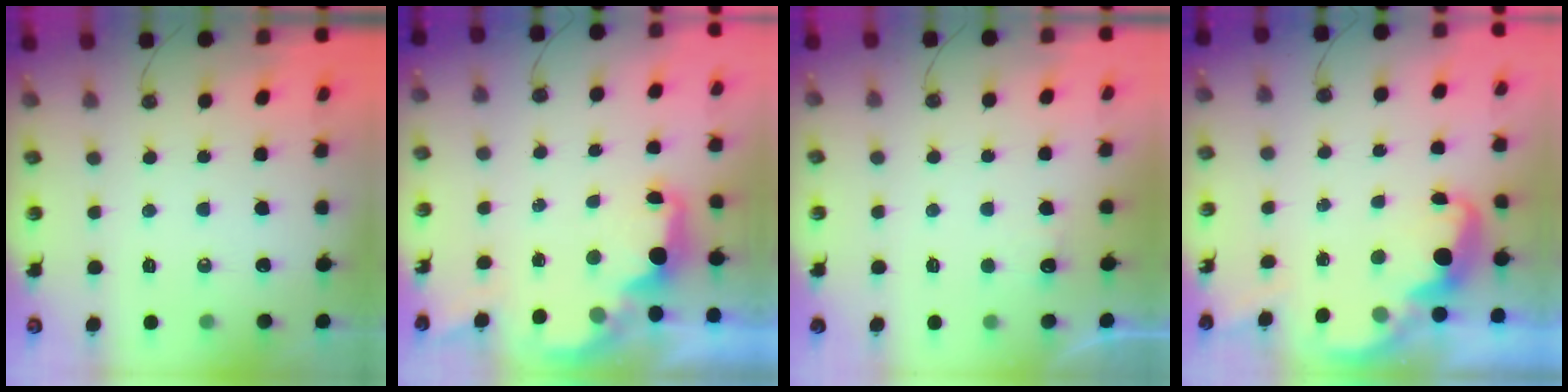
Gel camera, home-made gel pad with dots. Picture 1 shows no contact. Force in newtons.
{"total": 1.8, "press": 1.7, "slide": 0.5}
{"total": 1.5, "press": 1.4, "slide": 0.6}
{"total": 2.5, "press": 2.5, "slide": 0.4}